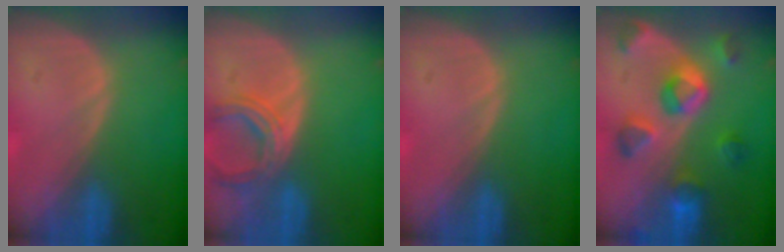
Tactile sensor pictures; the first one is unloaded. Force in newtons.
{"total": 5.8, "press": 5.4, "slide": 2.2}
{"total": 0.0}
{"total": 8.4, "press": 8.1, "slide": 2.3}